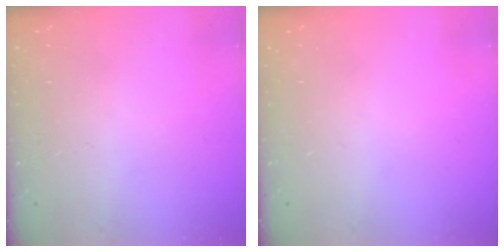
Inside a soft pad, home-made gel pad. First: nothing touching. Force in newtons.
{"total": 0.0}